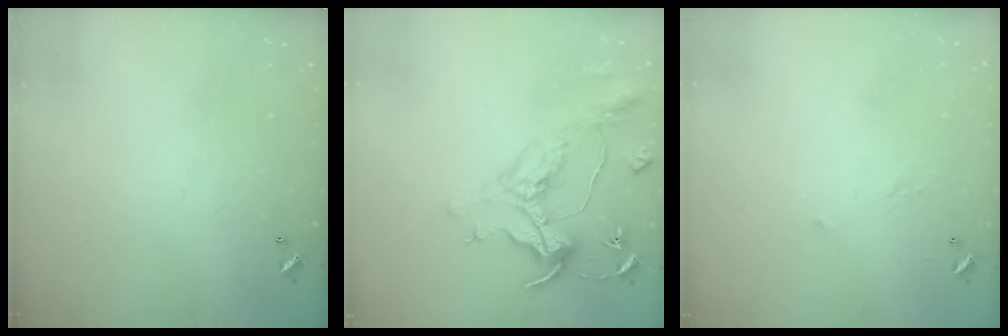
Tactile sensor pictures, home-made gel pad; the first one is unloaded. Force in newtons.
{"total": 1.5, "press": 0.8, "slide": 1.2}
{"total": 5.4, "press": 5.4, "slide": 0.8}